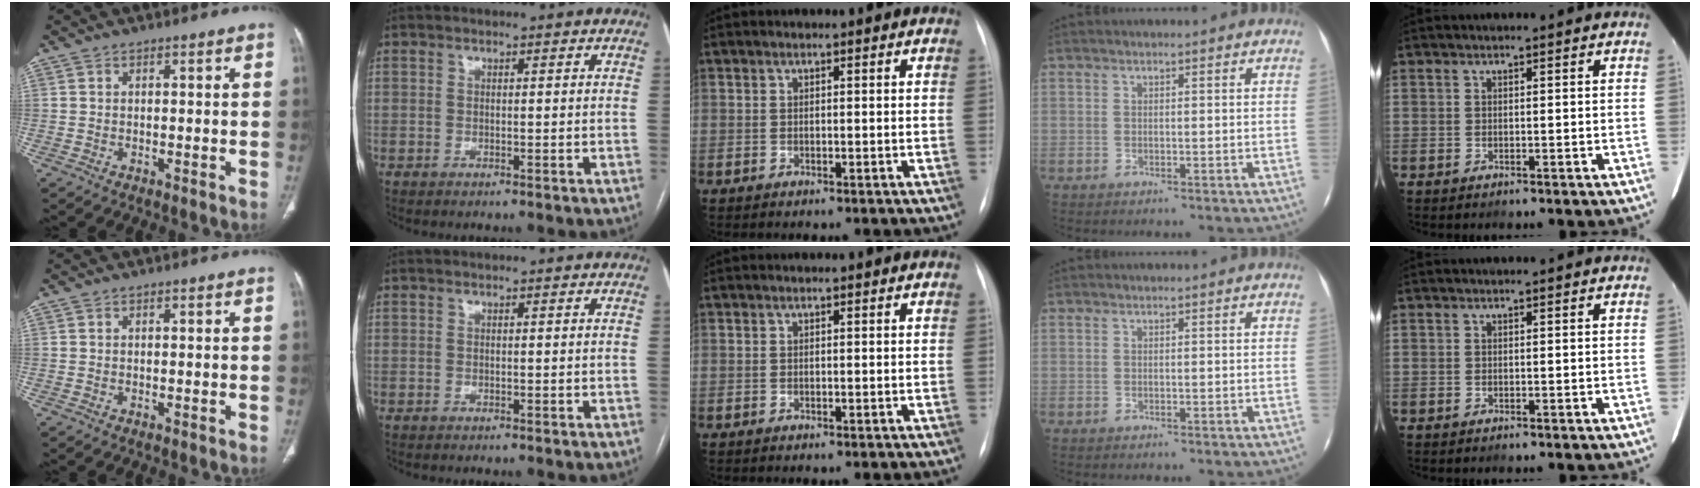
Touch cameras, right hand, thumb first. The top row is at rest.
{}